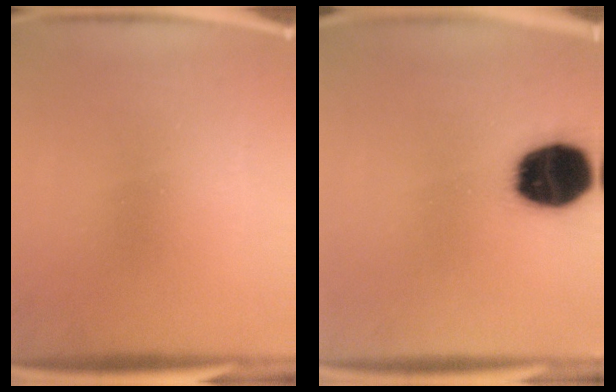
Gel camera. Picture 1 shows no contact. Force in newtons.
{"total": 18.2}